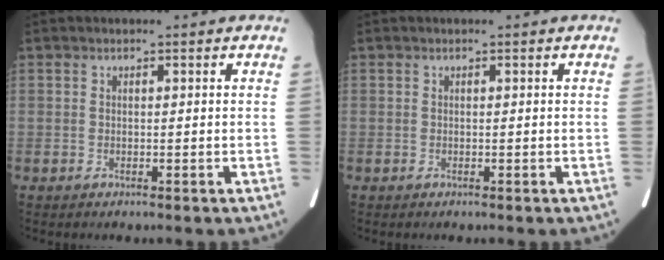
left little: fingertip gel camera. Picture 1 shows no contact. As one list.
[{"total": 0.0}]